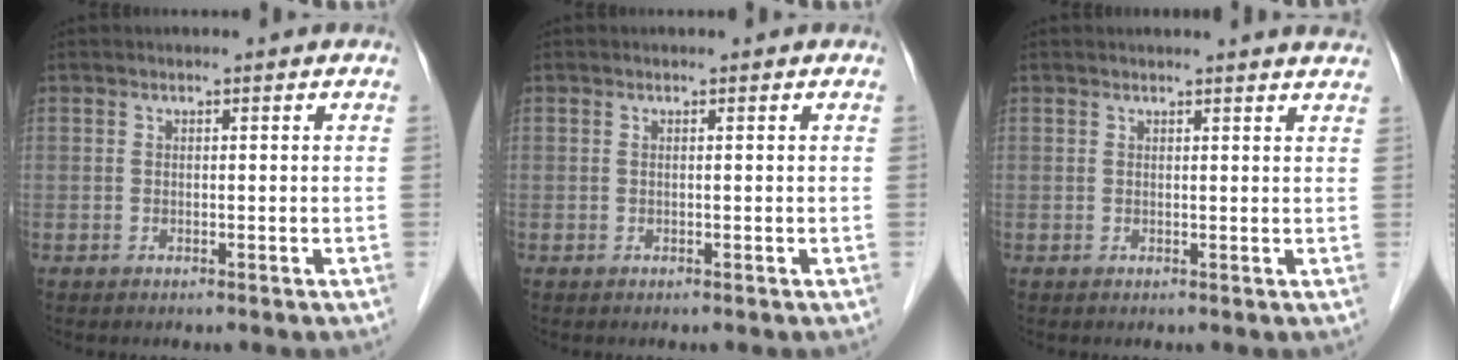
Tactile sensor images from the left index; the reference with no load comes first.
{"total": 0.0}
{"total": 4.8, "force": [4.6, -0.3, 1.4], "torque": [-0.018, 0.000, 0.033]}